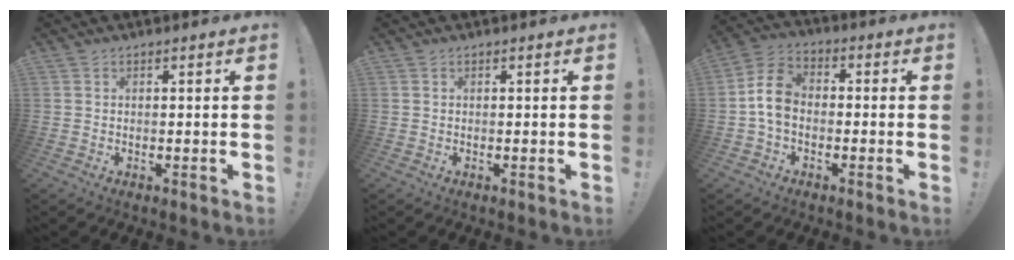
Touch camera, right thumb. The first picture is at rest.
{"total": 0.0}
{"total": 9.5, "force": [-1.1, 6.8, 6.5], "torque": [-0.116, 0.015, -0.015]}